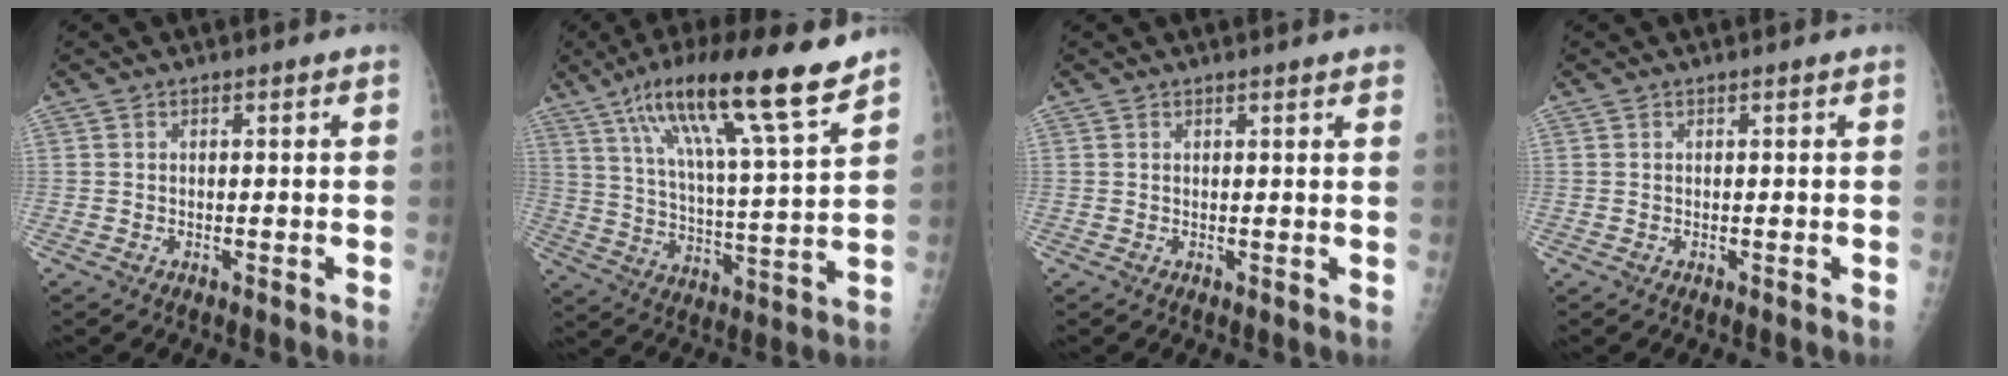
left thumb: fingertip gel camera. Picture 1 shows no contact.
{"total": 20.3, "force": [13.6, 2.2, 14.9], "torque": [-0.235, -0.047, 0.228]}
{"total": 3.3, "force": [2.7, 0.2, 1.9], "torque": [-0.020, -0.002, 0.022]}
{"total": 0.0}